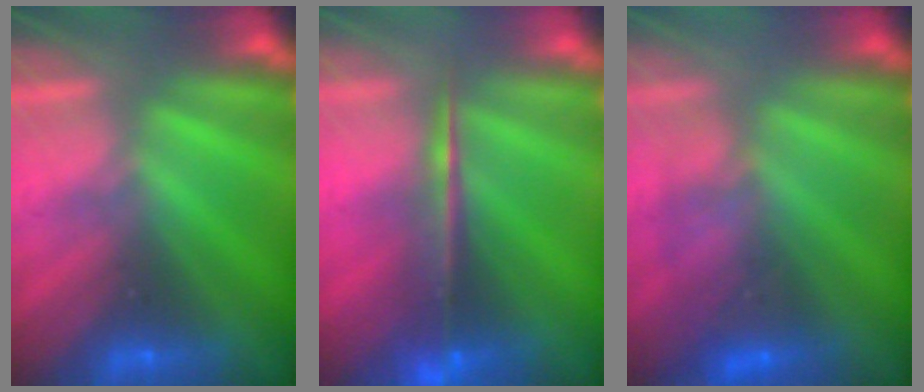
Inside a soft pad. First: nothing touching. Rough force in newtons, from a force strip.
{"total": 5.7}
{"total": 4.3}